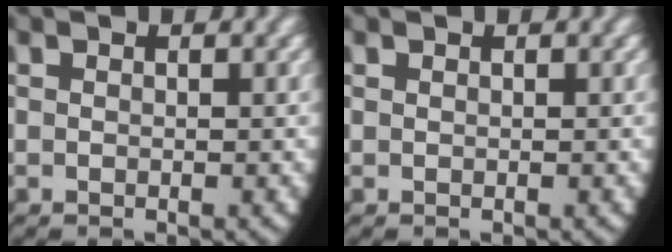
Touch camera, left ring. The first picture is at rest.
{"total": 0.0}